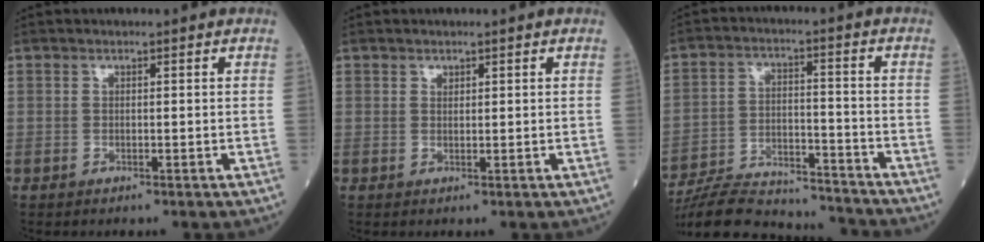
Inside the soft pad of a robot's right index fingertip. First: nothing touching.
{"total": 0.6, "force": [0.5, 0.4, 0.2], "torque": [-0.001, -0.003, 0.006]}
{"total": 17.2, "force": [-16.5, 2.7, 4.3], "torque": [-0.091, 0.008, -0.255]}